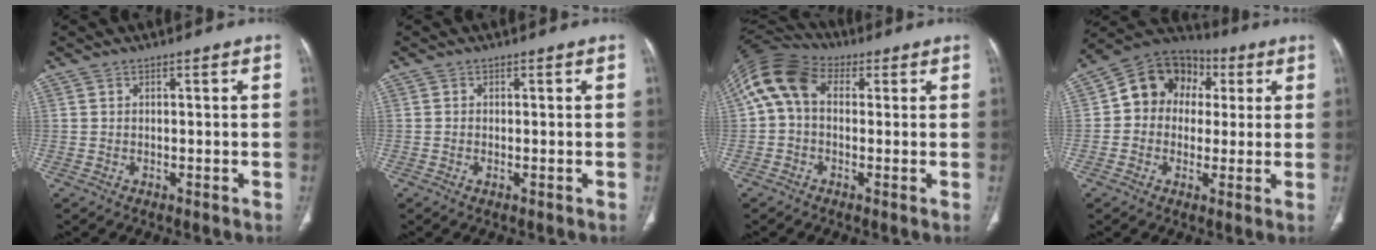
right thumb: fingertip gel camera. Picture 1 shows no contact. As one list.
[{"total": 0.6, "force": [-0.2, 0.2, 0.5], "torque": [-0.010, -0.002, -0.004]}, {"total": 10.9, "force": [1.7, 7.7, 7.5], "torque": [-0.145, 0.037, 0.019]}, {"total": 12.9, "force": [2.0, 11.0, 6.4], "torque": [-0.068, 0.027, 0.019]}]